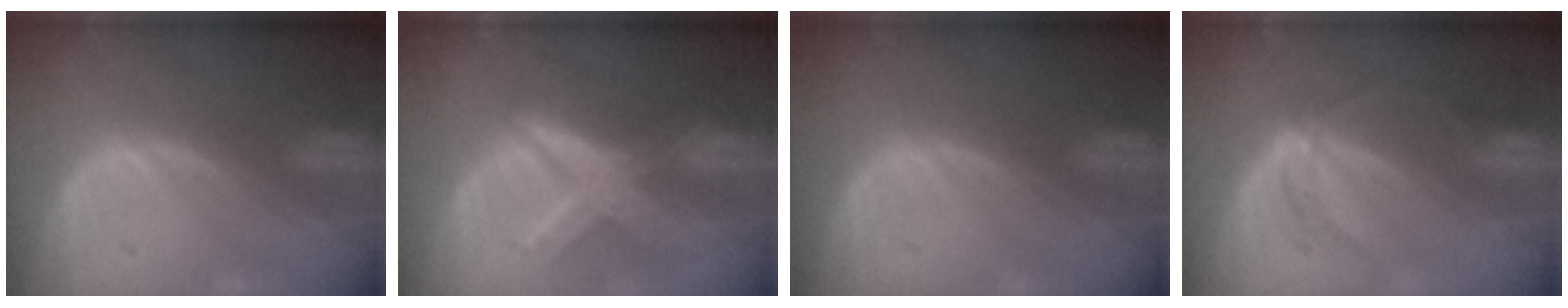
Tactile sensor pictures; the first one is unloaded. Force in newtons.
{"total": 8.4, "press": 7.2, "slide": 4.3}
{"total": 0.0}
{"total": 3.5, "press": 3.2, "slide": 1.5}